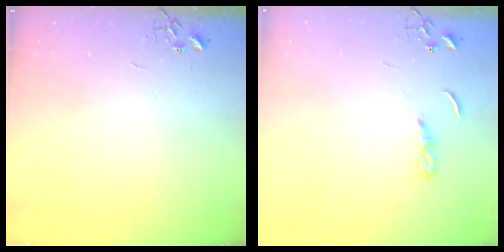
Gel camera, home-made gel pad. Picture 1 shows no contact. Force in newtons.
{"total": 3.3, "press": 3.3, "slide": 0.4}